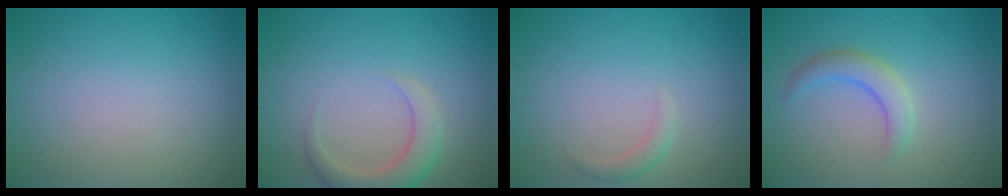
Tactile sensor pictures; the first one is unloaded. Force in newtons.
{"total": 3.4, "press": 3.4, "slide": 0.3}
{"total": 1.2, "press": 1.2, "slide": 0.2}
{"total": 2.7, "press": 2.7, "slide": 0.2}